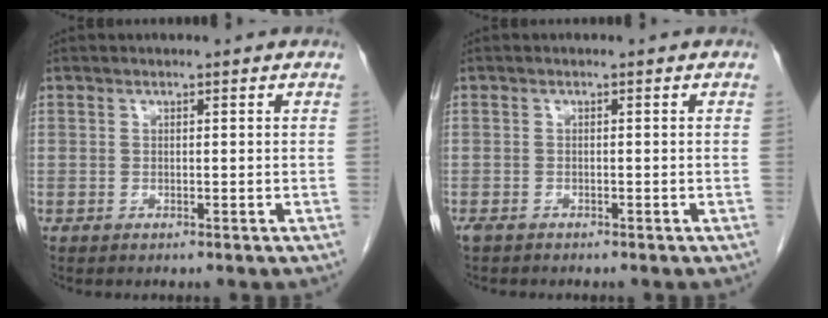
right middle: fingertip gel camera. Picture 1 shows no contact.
{"total": 1.3, "force": [-1.2, 0.5, 0.4], "torque": [-0.012, -0.002, -0.019]}